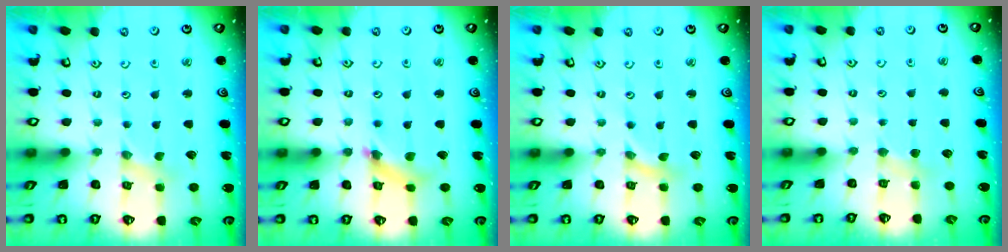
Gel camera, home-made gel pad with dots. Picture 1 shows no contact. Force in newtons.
{"total": 6.3, "press": 6.3, "slide": 0.7}
{"total": 0.0}
{"total": 2.8, "press": 2.8, "slide": 0.5}